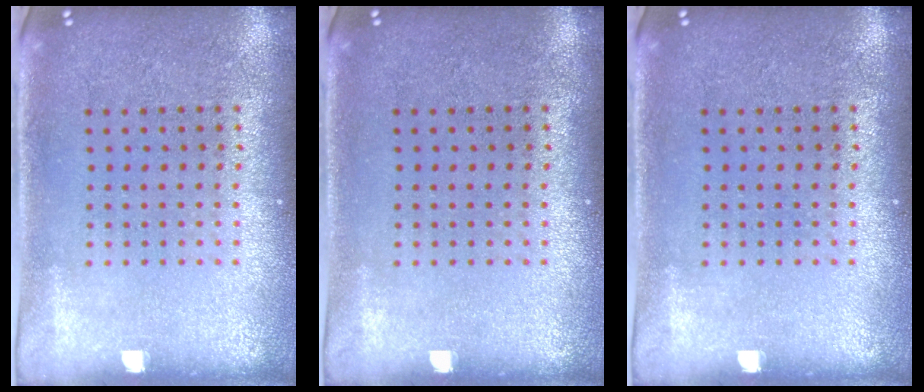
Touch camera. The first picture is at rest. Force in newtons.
{"total": 0.0}
{"total": 0.0}